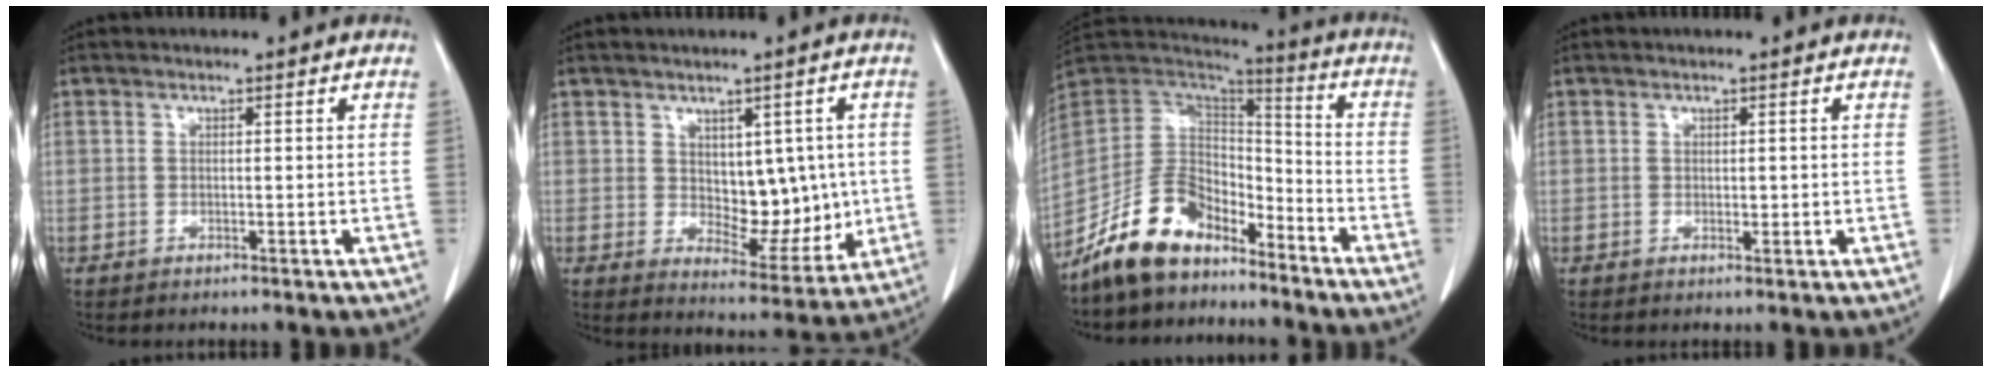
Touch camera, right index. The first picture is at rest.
{"total": 8.8, "force": [0.8, 5.1, 7.1], "torque": [-0.084, 0.002, 0.031]}
{"total": 13.3, "force": [-10.3, 6.2, 5.7], "torque": [-0.114, 0.032, -0.196]}
{"total": 1.1, "force": [0.1, 0.7, 0.8], "torque": [-0.010, -0.002, 0.002]}